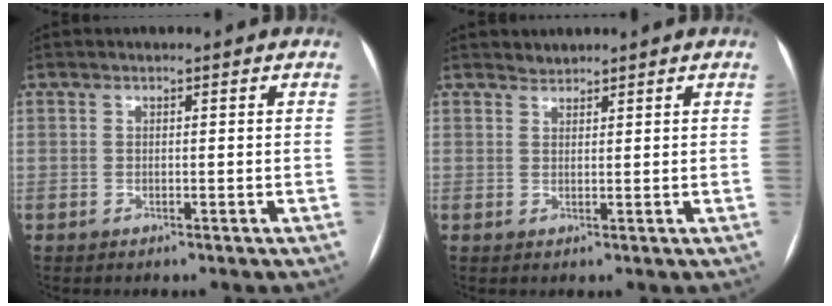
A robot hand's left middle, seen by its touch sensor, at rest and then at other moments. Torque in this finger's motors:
{"motor_torque": [-0.26, -0.07, -0.06, -0.02]}